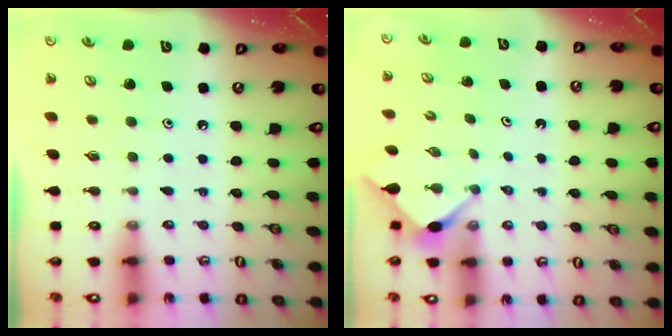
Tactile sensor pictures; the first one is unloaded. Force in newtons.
{"total": 2.9, "press": 2.9, "slide": 0.3}